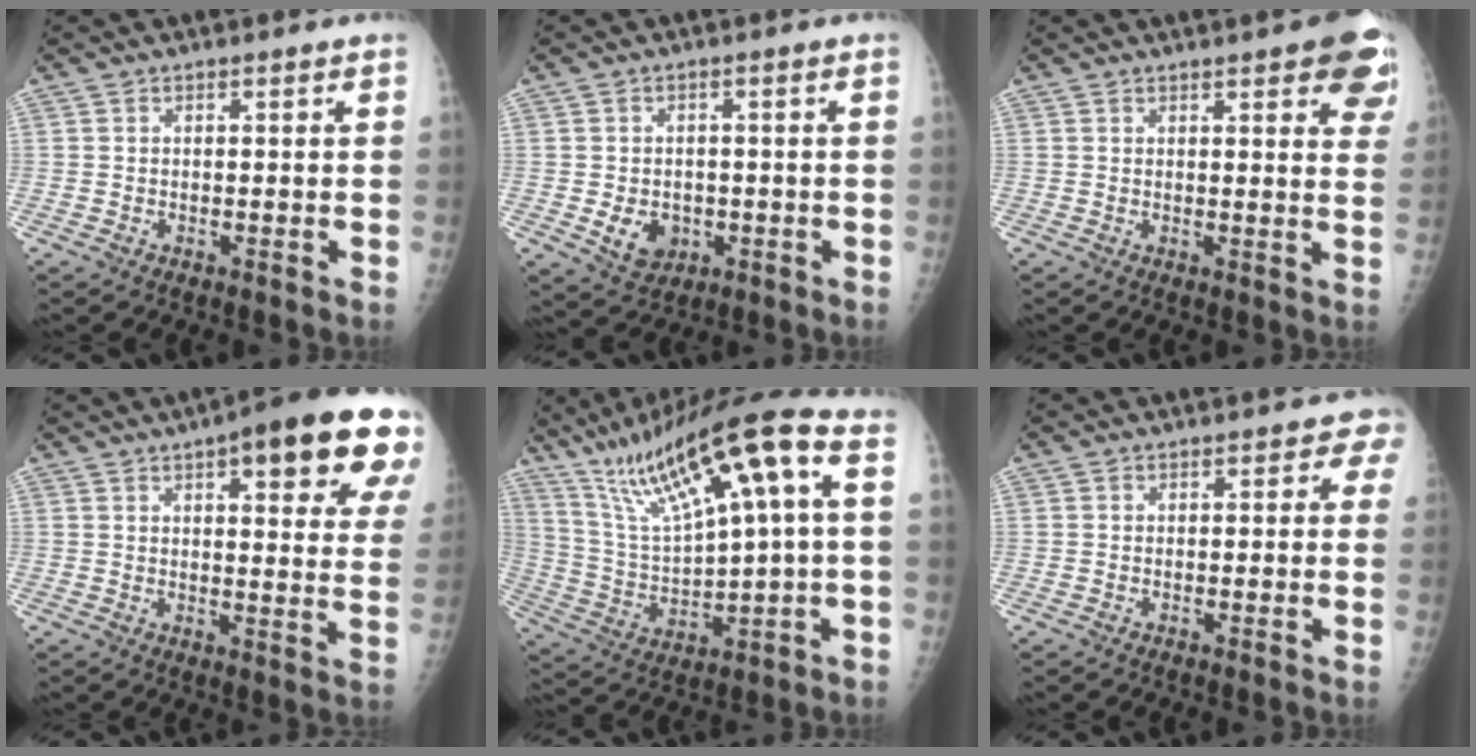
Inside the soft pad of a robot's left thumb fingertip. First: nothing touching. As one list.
[{"total": 5.8, "force": [-1.3, 4.7, 3.2], "torque": [-0.033, 0.001, -0.009]}, {"total": 11.1, "force": [6.2, 3.4, 8.6], "torque": [-0.072, -0.020, 0.065]}, {"total": 20.8, "force": [10.8, 5.9, 16.7], "torque": [-0.191, -0.024, 0.129]}, {"total": 20.9, "force": [8.1, 4.5, 18.7], "torque": [-0.324, 0.011, 0.154]}, {"total": 2.3, "force": [0.8, 1.5, 1.5], "torque": [0.010, 0.003, -0.002]}]